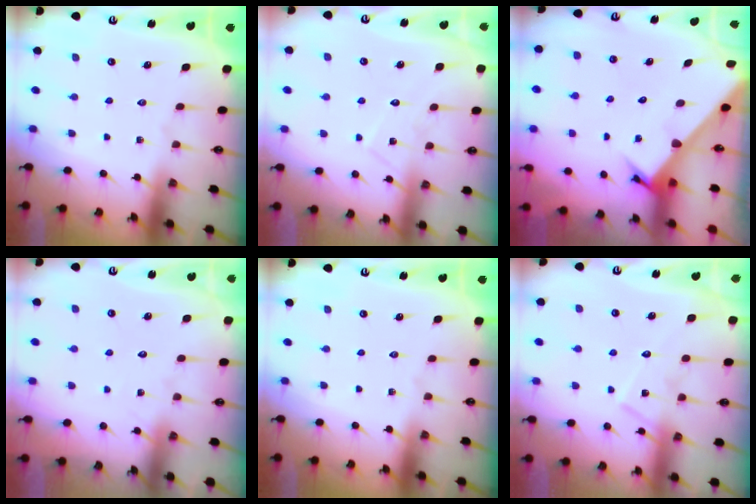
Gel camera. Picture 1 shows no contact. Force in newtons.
{"total": 6.7, "press": 6.7, "slide": 0.5}
{"total": 3.5, "press": 3.5, "slide": 0.3}
{"total": 6.1, "press": 6.1, "slide": 0.6}
{"total": 0.0}
{"total": 11.5, "press": 11.5, "slide": 0.8}